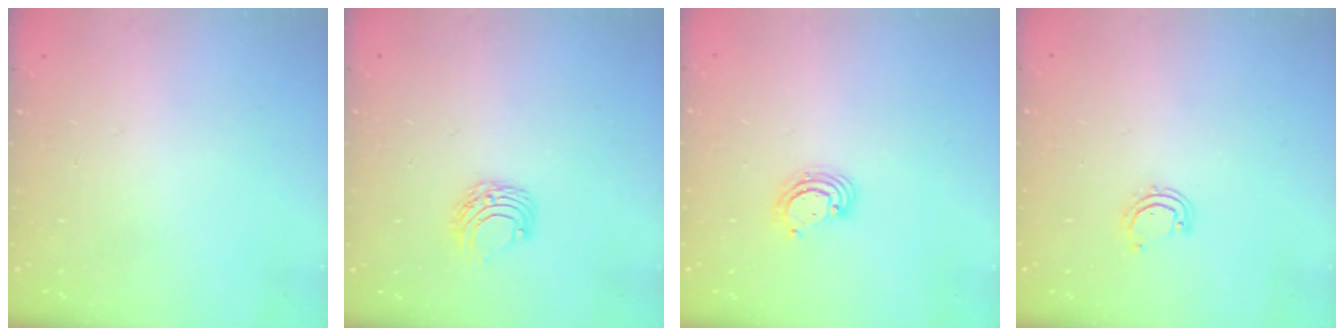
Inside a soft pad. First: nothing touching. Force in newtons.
{"total": 6.7, "press": 6.7, "slide": 0.5}
{"total": 3.7, "press": 3.7, "slide": 0.3}
{"total": 4.8, "press": 4.5, "slide": 1.8}